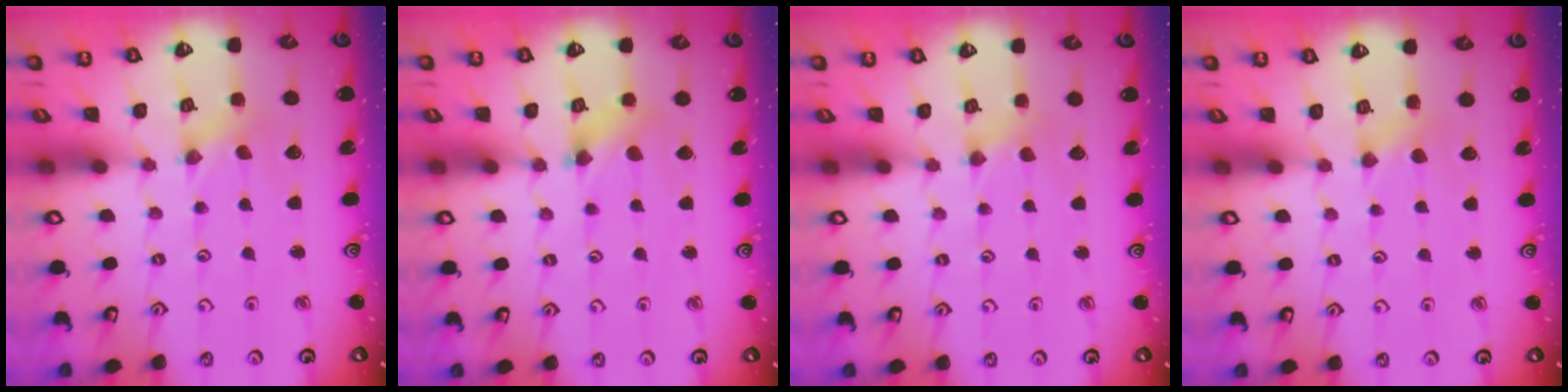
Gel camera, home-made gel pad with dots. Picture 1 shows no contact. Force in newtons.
{"total": 3.4, "press": 3.4, "slide": 0.3}
{"total": 1.4, "press": 1.4, "slide": 0.3}
{"total": 3.0, "press": 2.9, "slide": 0.5}